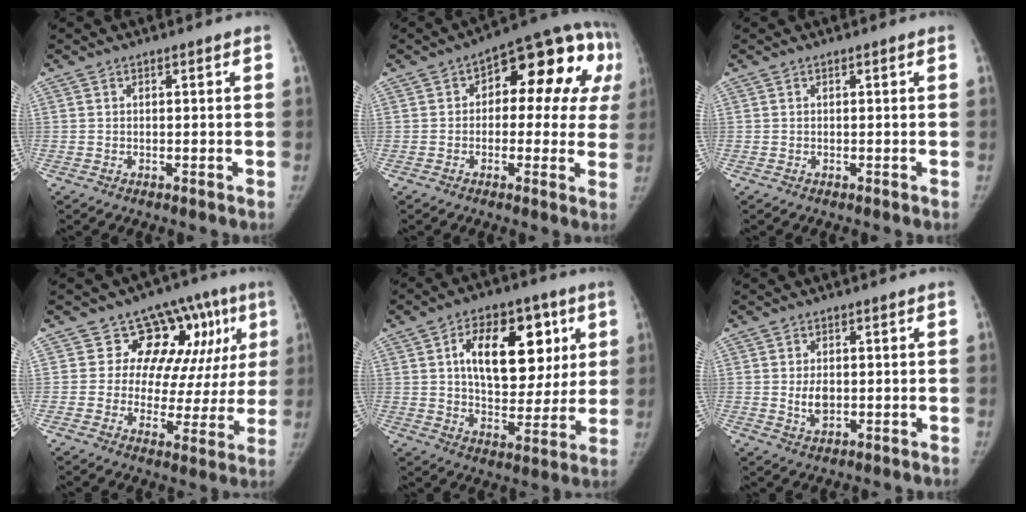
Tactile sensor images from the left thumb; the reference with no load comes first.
{"total": 18.7, "force": [4.2, 10.0, 15.2], "torque": [-0.130, 0.033, 0.039]}
{"total": 0.0}
{"total": 14.7, "force": [6.0, 10.4, 8.5], "torque": [-0.038, -0.005, 0.076]}
{"total": 18.9, "force": [5.5, 11.5, 14.0], "torque": [-0.161, -0.009, 0.089]}
{"total": 3.7, "force": [-0.1, 2.4, 2.9], "torque": [-0.042, -0.004, 0.002]}